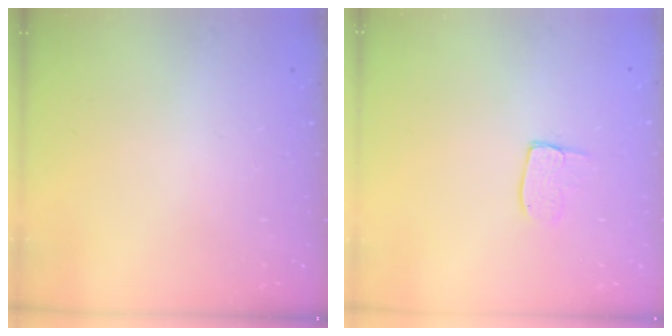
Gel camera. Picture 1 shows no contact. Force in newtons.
{"total": 5.3, "press": 5.3, "slide": 0.4}